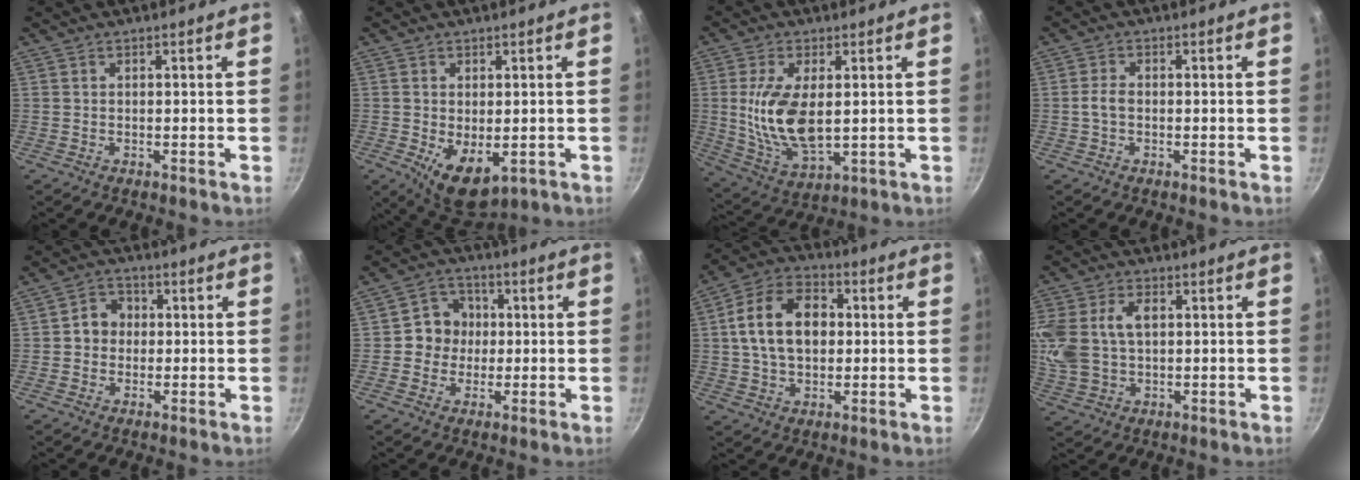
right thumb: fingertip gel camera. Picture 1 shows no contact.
{"total": 8.6, "force": [-1.6, 4.8, 6.9], "torque": [-0.094, -0.016, -0.010]}
{"total": 13.8, "force": [1.2, 6.8, 11.9], "torque": [-0.227, -0.015, 0.031]}
{"total": 2.3, "force": [-0.4, 1.4, 1.8], "torque": [-0.036, 0.012, -0.010]}
{"total": 5.0, "force": [0.3, 4.5, 2.2], "torque": [-0.003, 0.010, -0.005]}
{"total": 7.0, "force": [0.3, 6.6, 2.3], "torque": [0.008, 0.012, -0.009]}
{"total": 14.7, "force": [1.8, 10.1, 10.6], "torque": [-0.157, 0.020, 0.016]}
{"total": 14.9, "force": [2.7, 10.4, 10.3], "torque": [-0.232, 0.014, 0.051]}